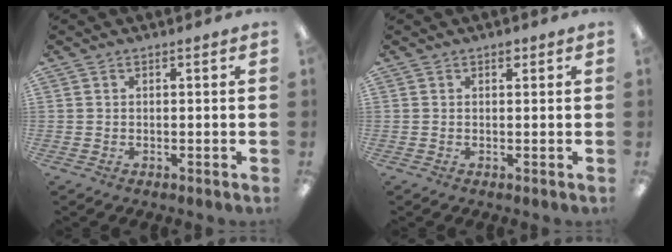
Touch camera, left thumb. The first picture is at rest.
{"total": 1.1, "force": [0.7, 0.6, 0.6], "torque": [-0.005, -0.001, 0.011]}